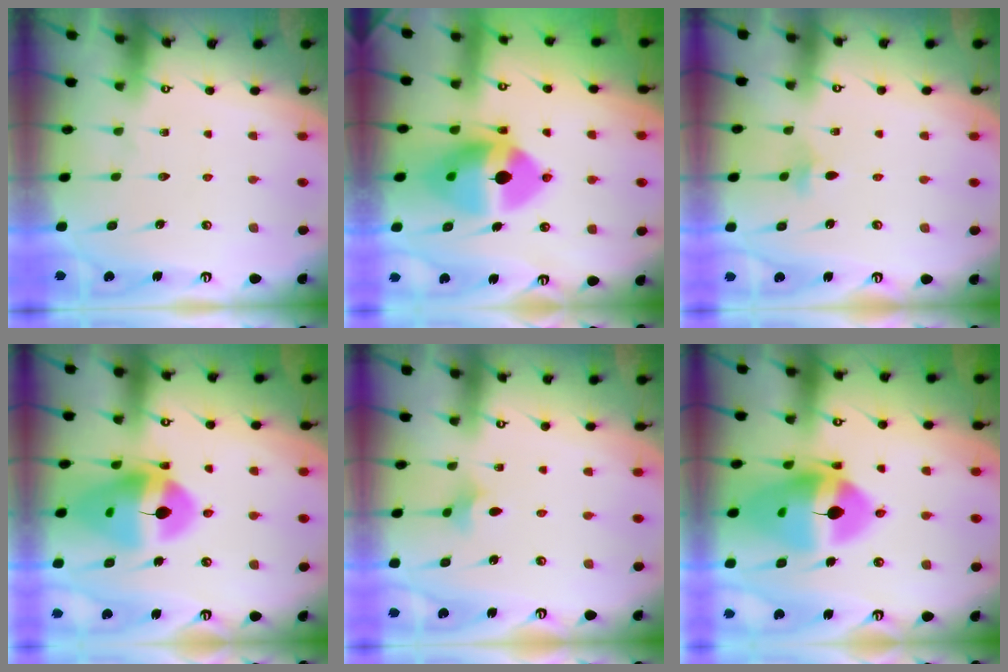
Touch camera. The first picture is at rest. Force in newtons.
{"total": 14.2, "press": 14.0, "slide": 2.0}
{"total": 2.6, "press": 2.6, "slide": 0.5}
{"total": 17.1, "press": 16.9, "slide": 2.2}
{"total": 3.4, "press": 3.3, "slide": 0.9}
{"total": 17.5, "press": 17.4, "slide": 1.8}